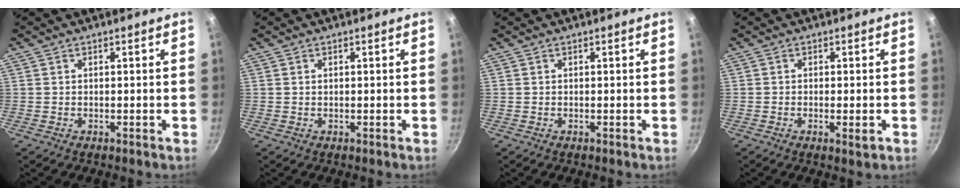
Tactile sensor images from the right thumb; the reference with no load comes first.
{"total": 0.6, "force": [0.3, 0.4, 0.4], "torque": [-0.007, 0.001, 0.005]}
{"total": 0.0}
{"total": 2.3, "force": [-0.8, 0.6, 2.1], "torque": [-0.042, -0.003, -0.016]}